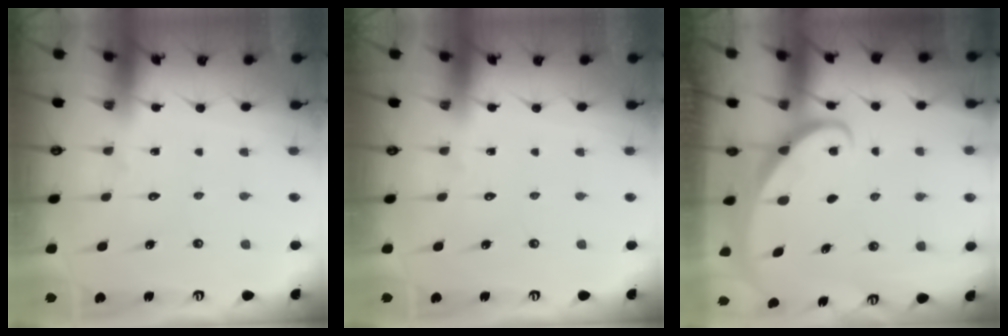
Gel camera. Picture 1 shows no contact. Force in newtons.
{"total": 0.0}
{"total": 1.8, "press": 1.8, "slide": 0.2}